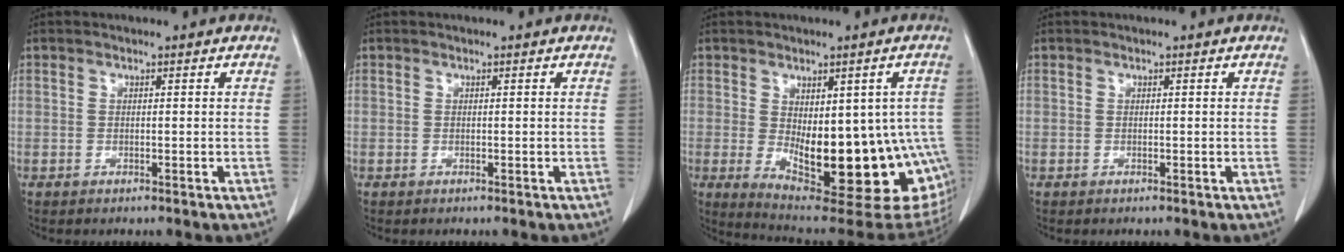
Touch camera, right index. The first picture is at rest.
{"total": 0.0}
{"total": 21.2, "force": [-4.8, 8.7, 18.7], "torque": [-0.169, -0.009, -0.039]}
{"total": 0.0}